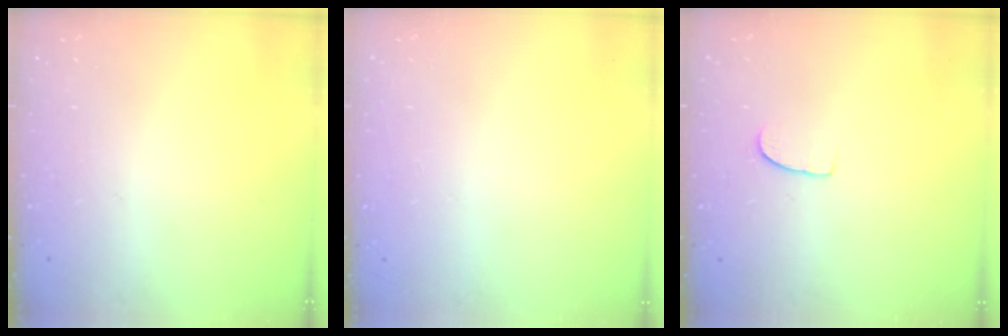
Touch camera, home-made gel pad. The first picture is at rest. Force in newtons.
{"total": 0.0}
{"total": 4.7, "press": 4.7, "slide": 0.3}